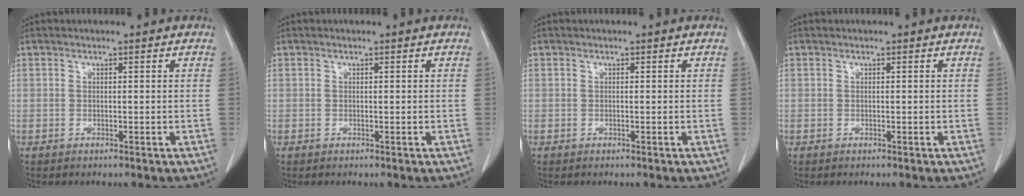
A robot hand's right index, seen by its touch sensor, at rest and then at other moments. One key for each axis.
{"total": 0.0}
{"total": 0.0}
{"total": 0.0}